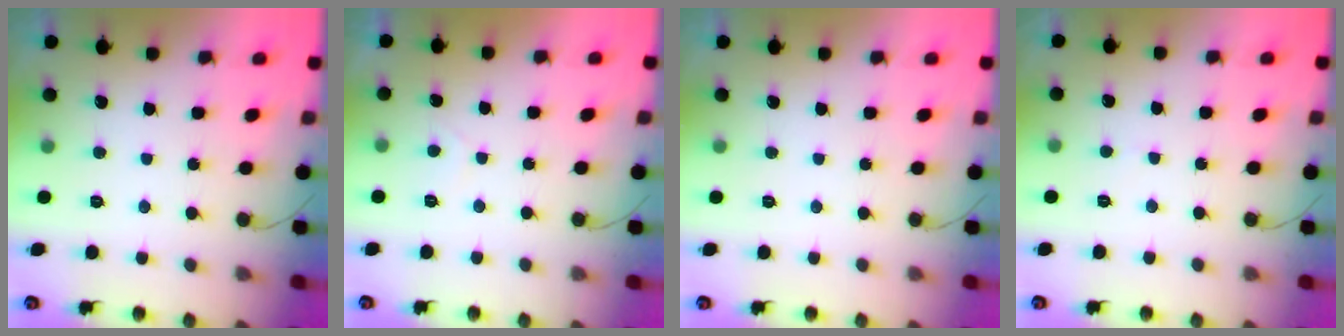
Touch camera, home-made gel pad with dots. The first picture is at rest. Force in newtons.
{"total": 0.8, "press": 0.6, "slide": 0.4}
{"total": 0.0}
{"total": 2.8, "press": 2.8, "slide": 0.3}